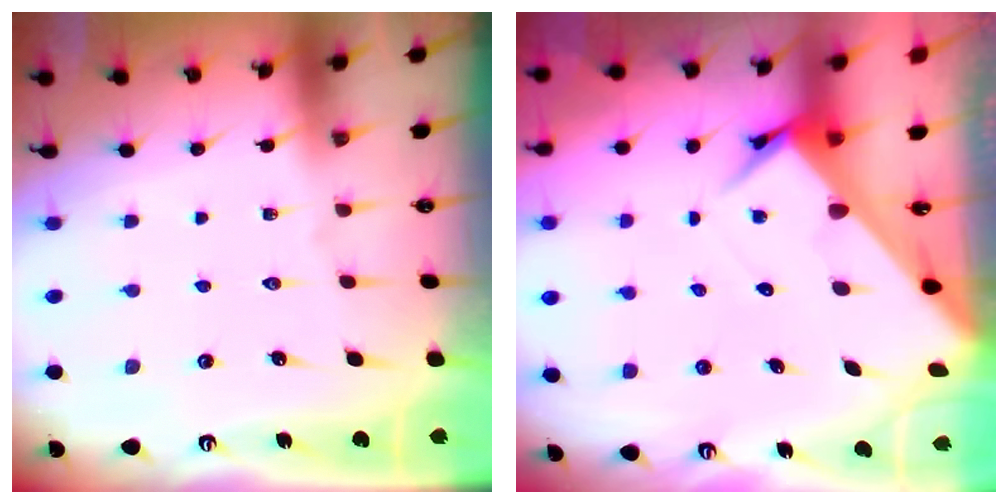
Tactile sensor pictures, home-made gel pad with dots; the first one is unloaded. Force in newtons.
{"total": 4.5, "press": 4.5, "slide": 0.5}